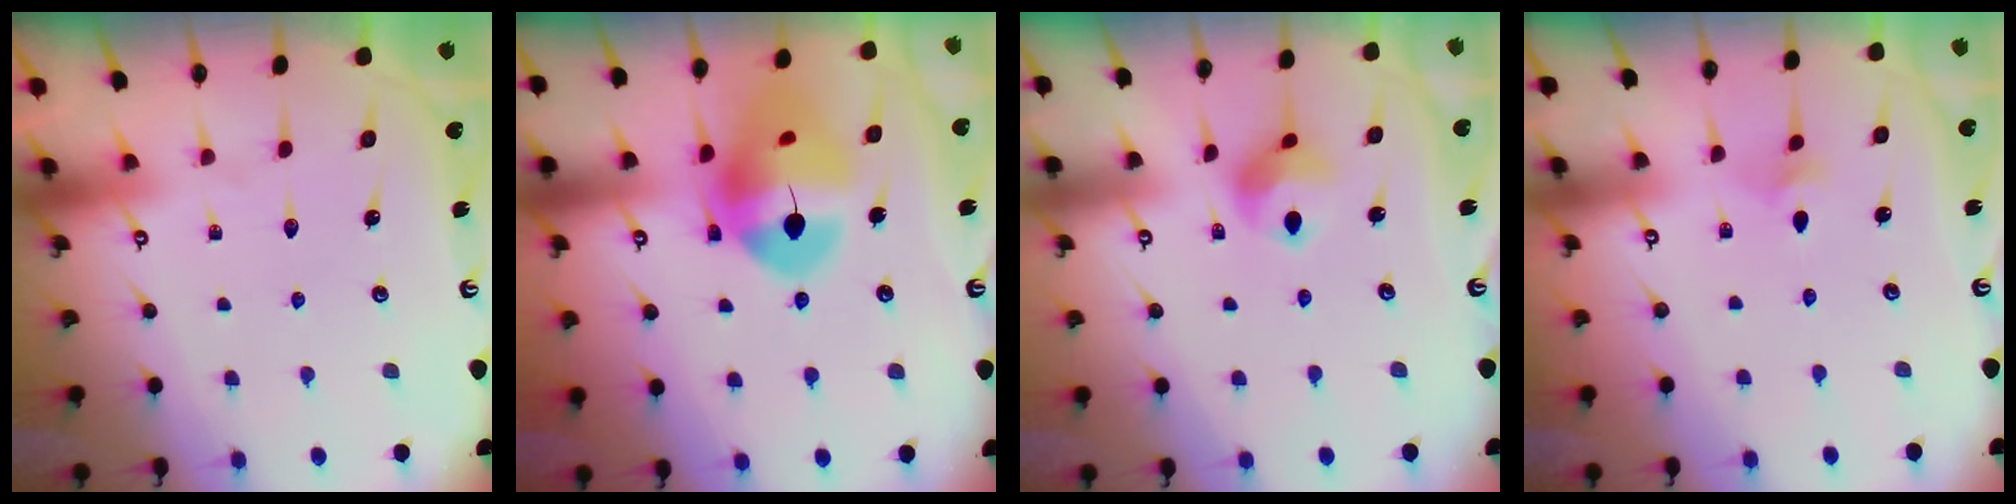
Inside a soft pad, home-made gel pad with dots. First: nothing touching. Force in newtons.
{"total": 17.5, "press": 17.3, "slide": 2.4}
{"total": 8.2, "press": 8.1, "slide": 0.9}
{"total": 2.1, "press": 2.1, "slide": 0.5}